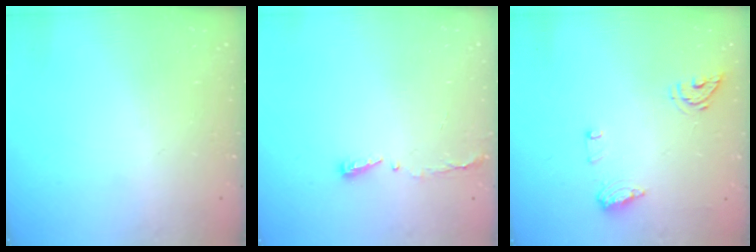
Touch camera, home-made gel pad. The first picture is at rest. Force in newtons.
{"total": 3.7, "press": 3.7, "slide": 0.6}
{"total": 9.2, "press": 9.0, "slide": 2.1}